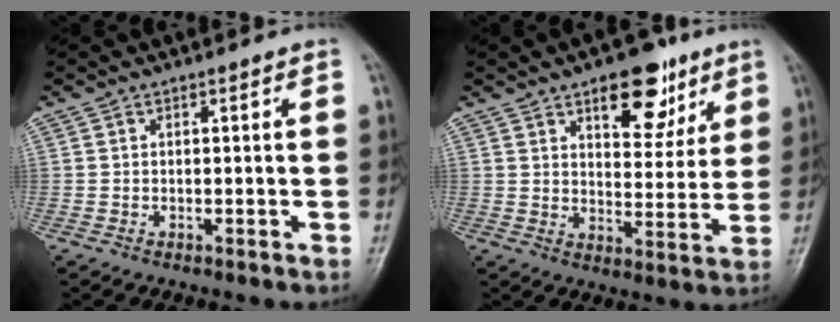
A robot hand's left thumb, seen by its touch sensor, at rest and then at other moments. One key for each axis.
{"total": 12.4, "fx": 7.1, "fy": 6.3, "fz": 8.0, "tx": -0.069, "ty": -0.035, "tz": 0.102}